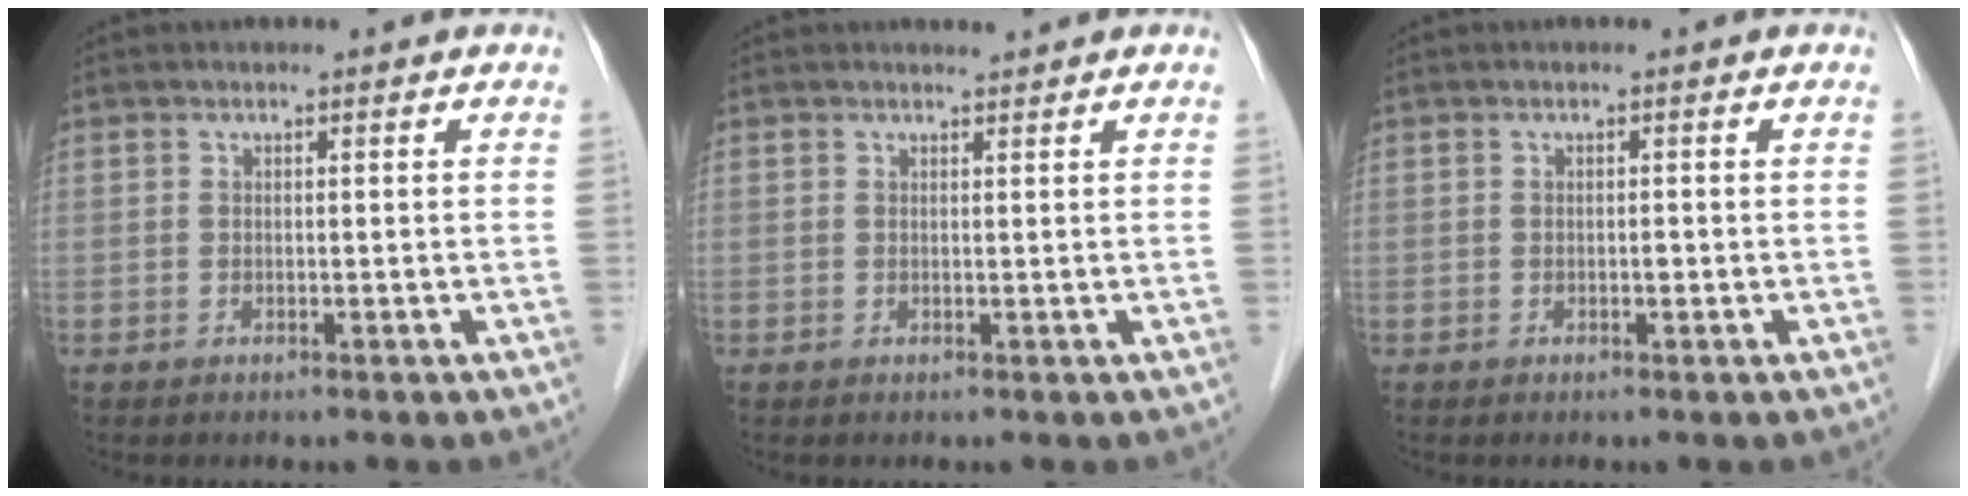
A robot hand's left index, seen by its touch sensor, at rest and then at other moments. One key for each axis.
{"total": 0.7, "fx": 0.6, "fy": -0.2, "fz": -0.1, "tx": -0.008, "ty": -0.004, "tz": 0.011}
{"total": 0.6, "fx": -0.4, "fy": 0.2, "fz": 0.4, "tx": -0.005, "ty": -0.002, "tz": -0.007}